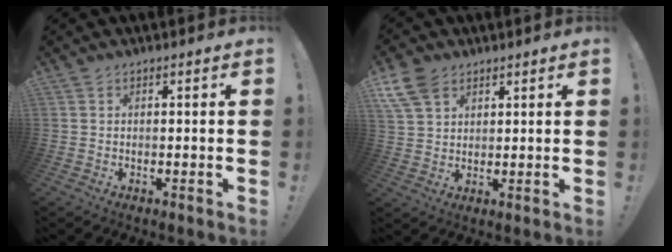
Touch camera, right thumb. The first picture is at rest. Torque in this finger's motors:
{"motor_torque": [-0.41, 0.74, 0.02, 0.22, 0.20]}